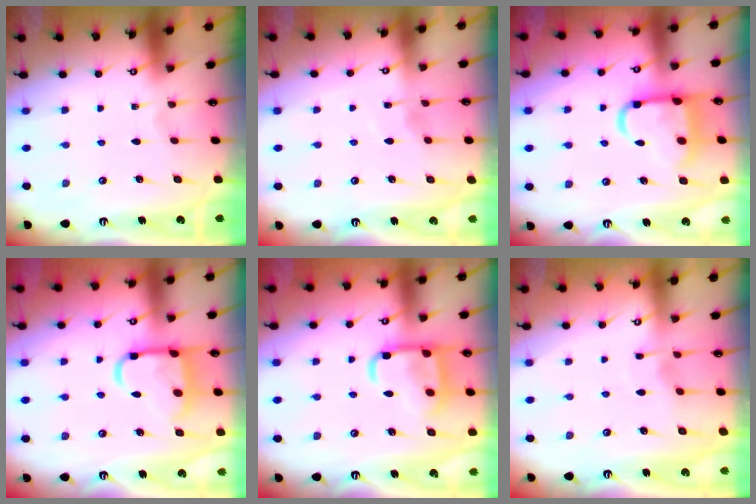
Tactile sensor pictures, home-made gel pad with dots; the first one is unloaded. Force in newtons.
{"total": 2.8, "press": 2.8, "slide": 0.5}
{"total": 13.0, "press": 13.0, "slide": 1.2}
{"total": 12.8, "press": 12.8, "slide": 1.4}
{"total": 14.8, "press": 14.7, "slide": 1.3}
{"total": 3.0, "press": 2.9, "slide": 0.4}